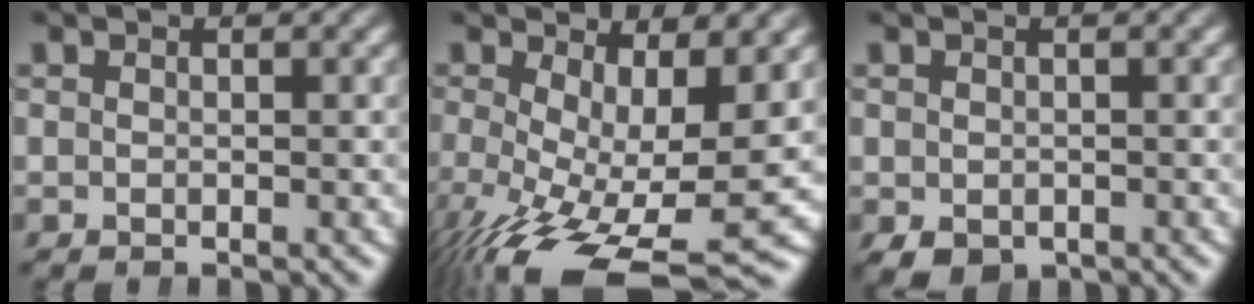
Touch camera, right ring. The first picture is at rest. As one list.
[{"total": 9.5, "force": [-3.9, 4.5, 7.4], "torque": [-0.143, -0.068, -0.027]}, {"total": 2.4, "force": [-1.7, 1.4, 1.0], "torque": [-0.021, -0.020, -0.013]}]